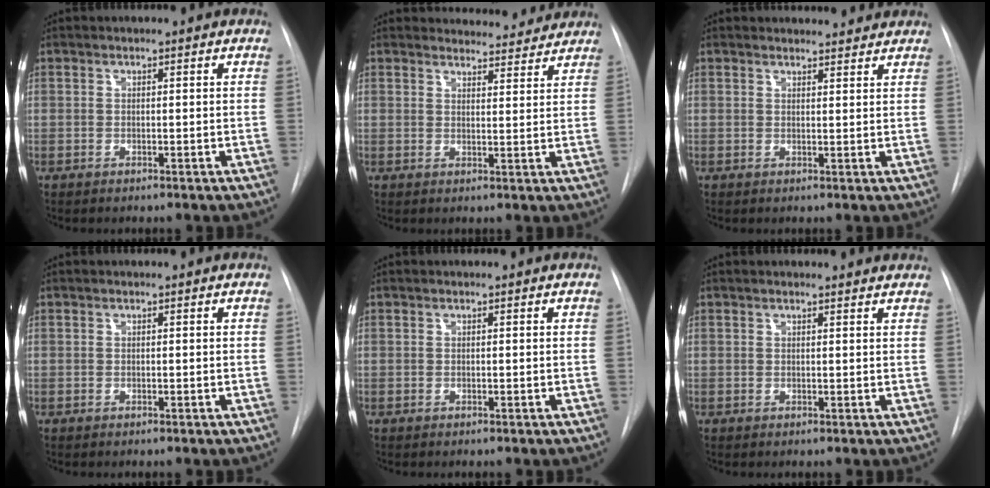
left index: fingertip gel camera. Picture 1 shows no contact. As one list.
[{"total": 6.9, "force": [6.7, 1.7, 0.2], "torque": [0.012, -0.007, 0.069]}, {"total": 4.5, "force": [4.4, 1.1, 0.5], "torque": [-0.003, 0.003, 0.043]}, {"total": 0.0}, {"total": 0.0}, {"total": 4.7, "force": [4.6, 0.6, 1.0], "torque": [-0.010, 0.004, 0.036]}]